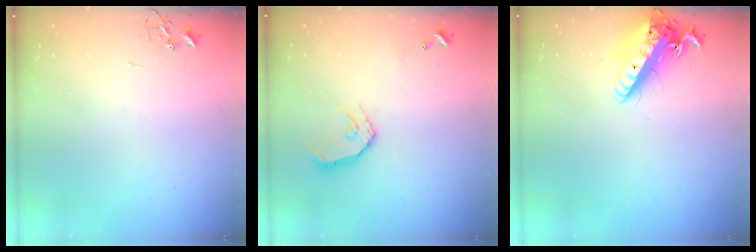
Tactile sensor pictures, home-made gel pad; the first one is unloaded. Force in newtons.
{"total": 10.7, "press": 10.6, "slide": 1.0}
{"total": 16.4, "press": 16.0, "slide": 3.4}